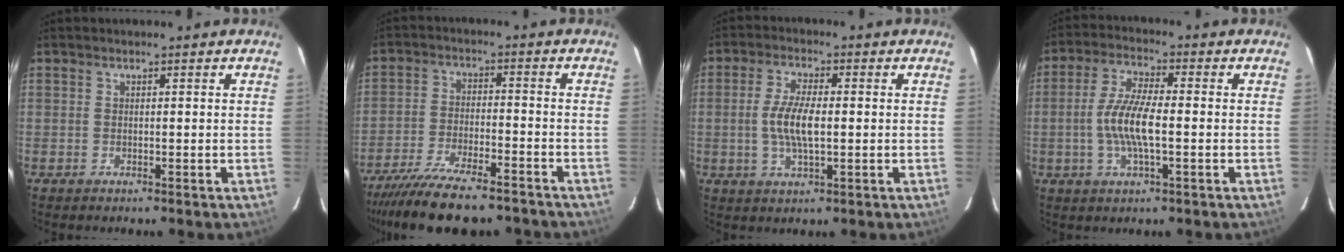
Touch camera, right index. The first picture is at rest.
{"total": 17.4, "force": [-14.7, 4.1, 8.2], "torque": [-0.170, -0.030, -0.231]}
{"total": 7.0, "force": [-0.3, 2.3, 6.7], "torque": [-0.134, 0.001, -0.006]}
{"total": 8.8, "force": [-1.3, 2.1, 8.4], "torque": [-0.170, 0.002, -0.029]}